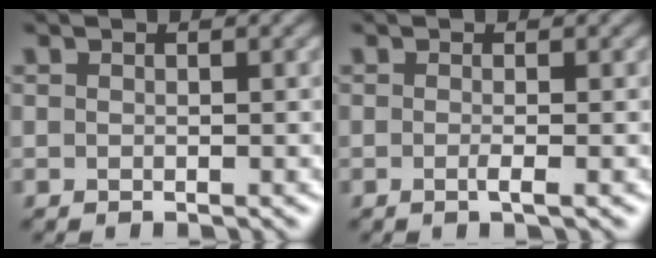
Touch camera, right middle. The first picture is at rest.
{"total": 0.9, "force": [-0.3, 0.2, 0.9], "torque": [-0.015, -0.002, -0.009]}